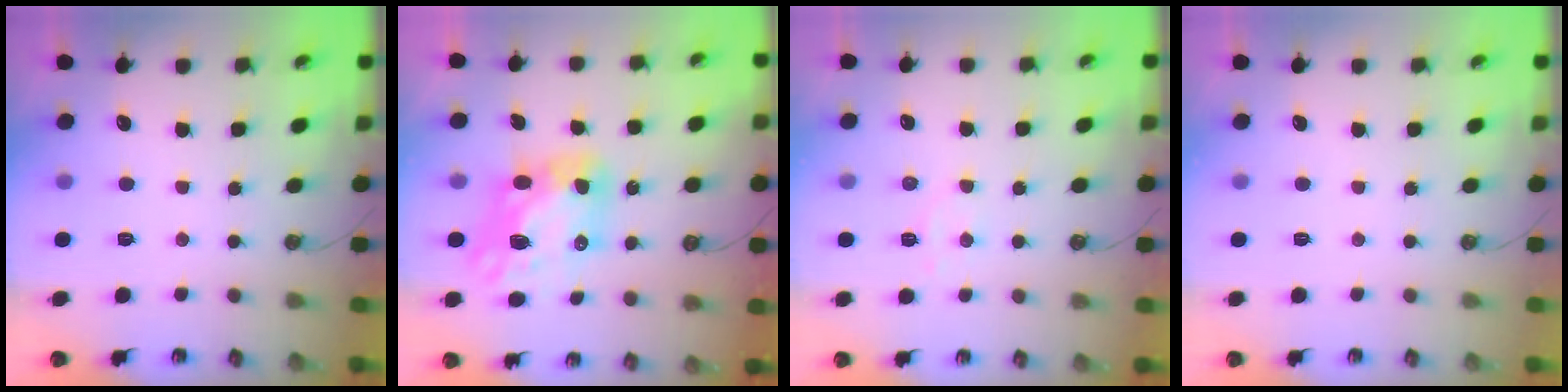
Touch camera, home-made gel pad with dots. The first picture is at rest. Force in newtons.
{"total": 11.5, "press": 11.5, "slide": 1.1}
{"total": 3.8, "press": 3.7, "slide": 0.9}
{"total": 0.0}